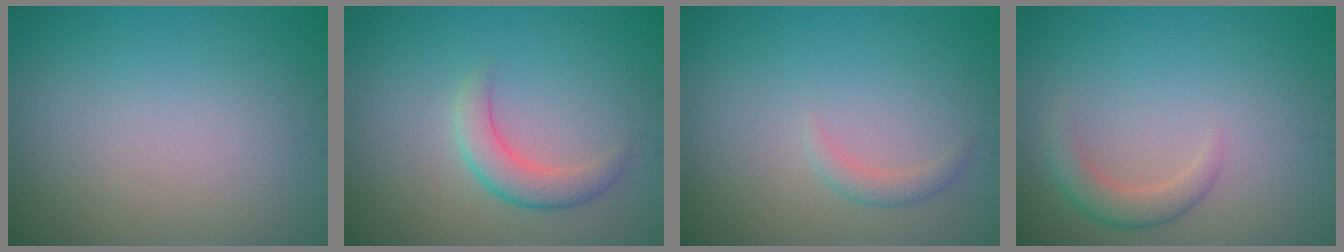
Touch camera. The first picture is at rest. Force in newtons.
{"total": 2.7, "press": 2.7, "slide": 0.1}
{"total": 1.1, "press": 1.1, "slide": 0.1}
{"total": 2.2, "press": 2.2, "slide": 0.1}